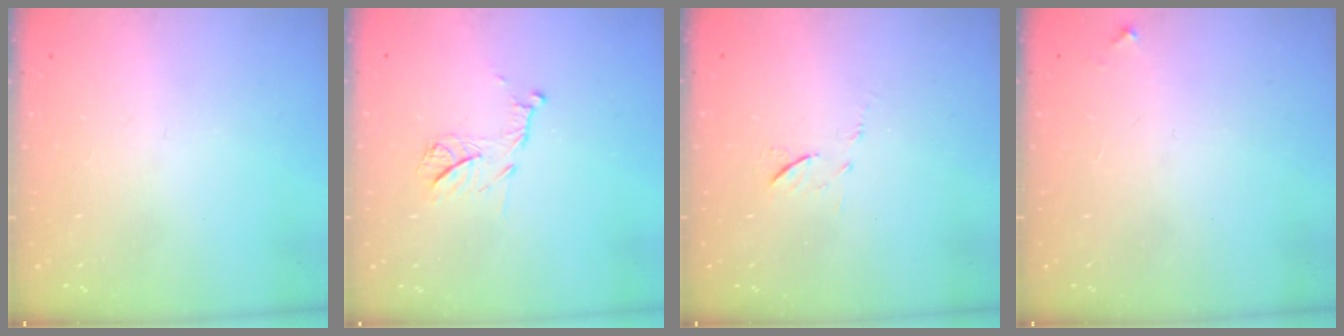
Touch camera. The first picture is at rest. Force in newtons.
{"total": 10.1, "press": 10.1, "slide": 0.5}
{"total": 5.6, "press": 5.6, "slide": 0.6}
{"total": 3.5, "press": 3.5, "slide": 0.3}